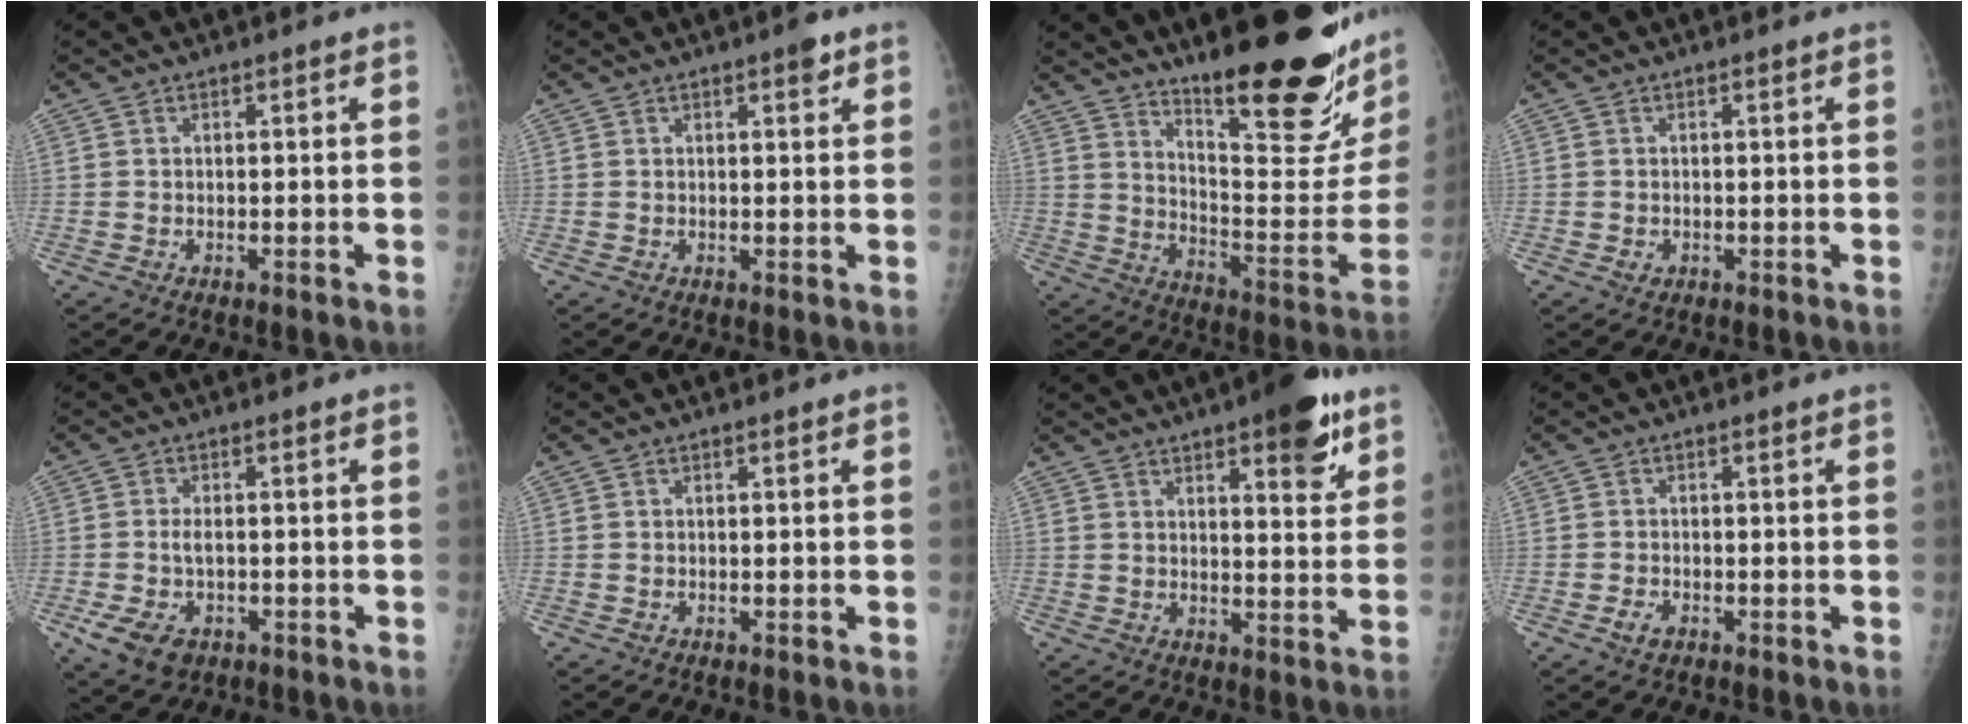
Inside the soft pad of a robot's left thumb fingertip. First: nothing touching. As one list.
[{"total": 2.0, "force": [1.2, 0.6, 1.5], "torque": [-0.016, -0.004, 0.015]}, {"total": 27.3, "force": [18.5, 6.1, 19.1], "torque": [-0.246, -0.118, 0.273]}, {"total": 1.0, "force": [-0.2, 0.9, 0.5], "torque": [-0.004, 0.000, -0.001]}, {"total": 6.8, "force": [-2.9, 4.1, 4.6], "torque": [-0.095, 0.007, -0.046]}, {"total": 0.0}, {"total": 11.1, "force": [6.3, 3.4, 8.4], "torque": [-0.088, -0.029, 0.081]}, {"total": 2.0, "force": [-1.0, 1.2, 1.2], "torque": [-0.023, 0.001, -0.018]}]